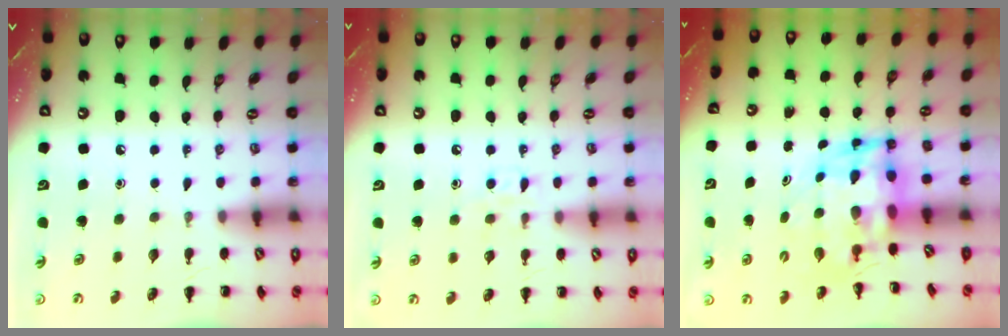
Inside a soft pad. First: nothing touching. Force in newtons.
{"total": 5.6, "press": 5.4, "slide": 1.4}
{"total": 5.9, "press": 5.7, "slide": 1.6}